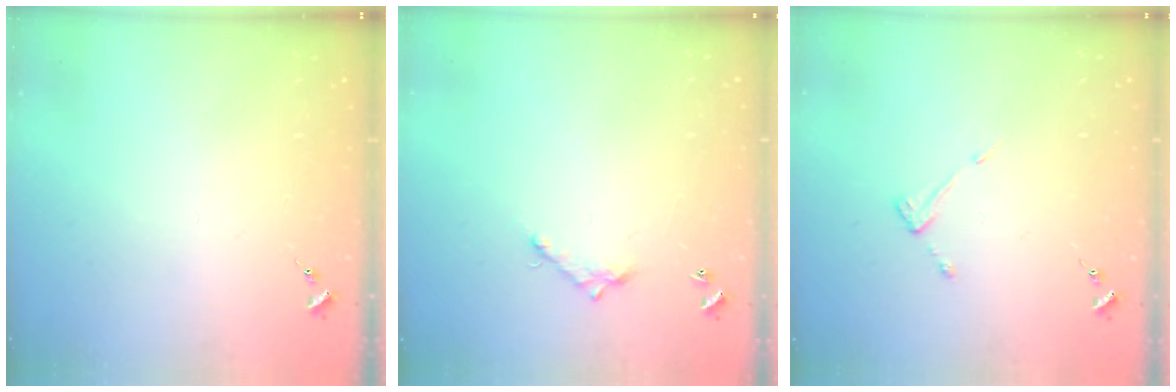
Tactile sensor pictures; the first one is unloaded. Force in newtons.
{"total": 6.2, "press": 6.2, "slide": 0.4}
{"total": 3.8, "press": 3.8, "slide": 0.4}